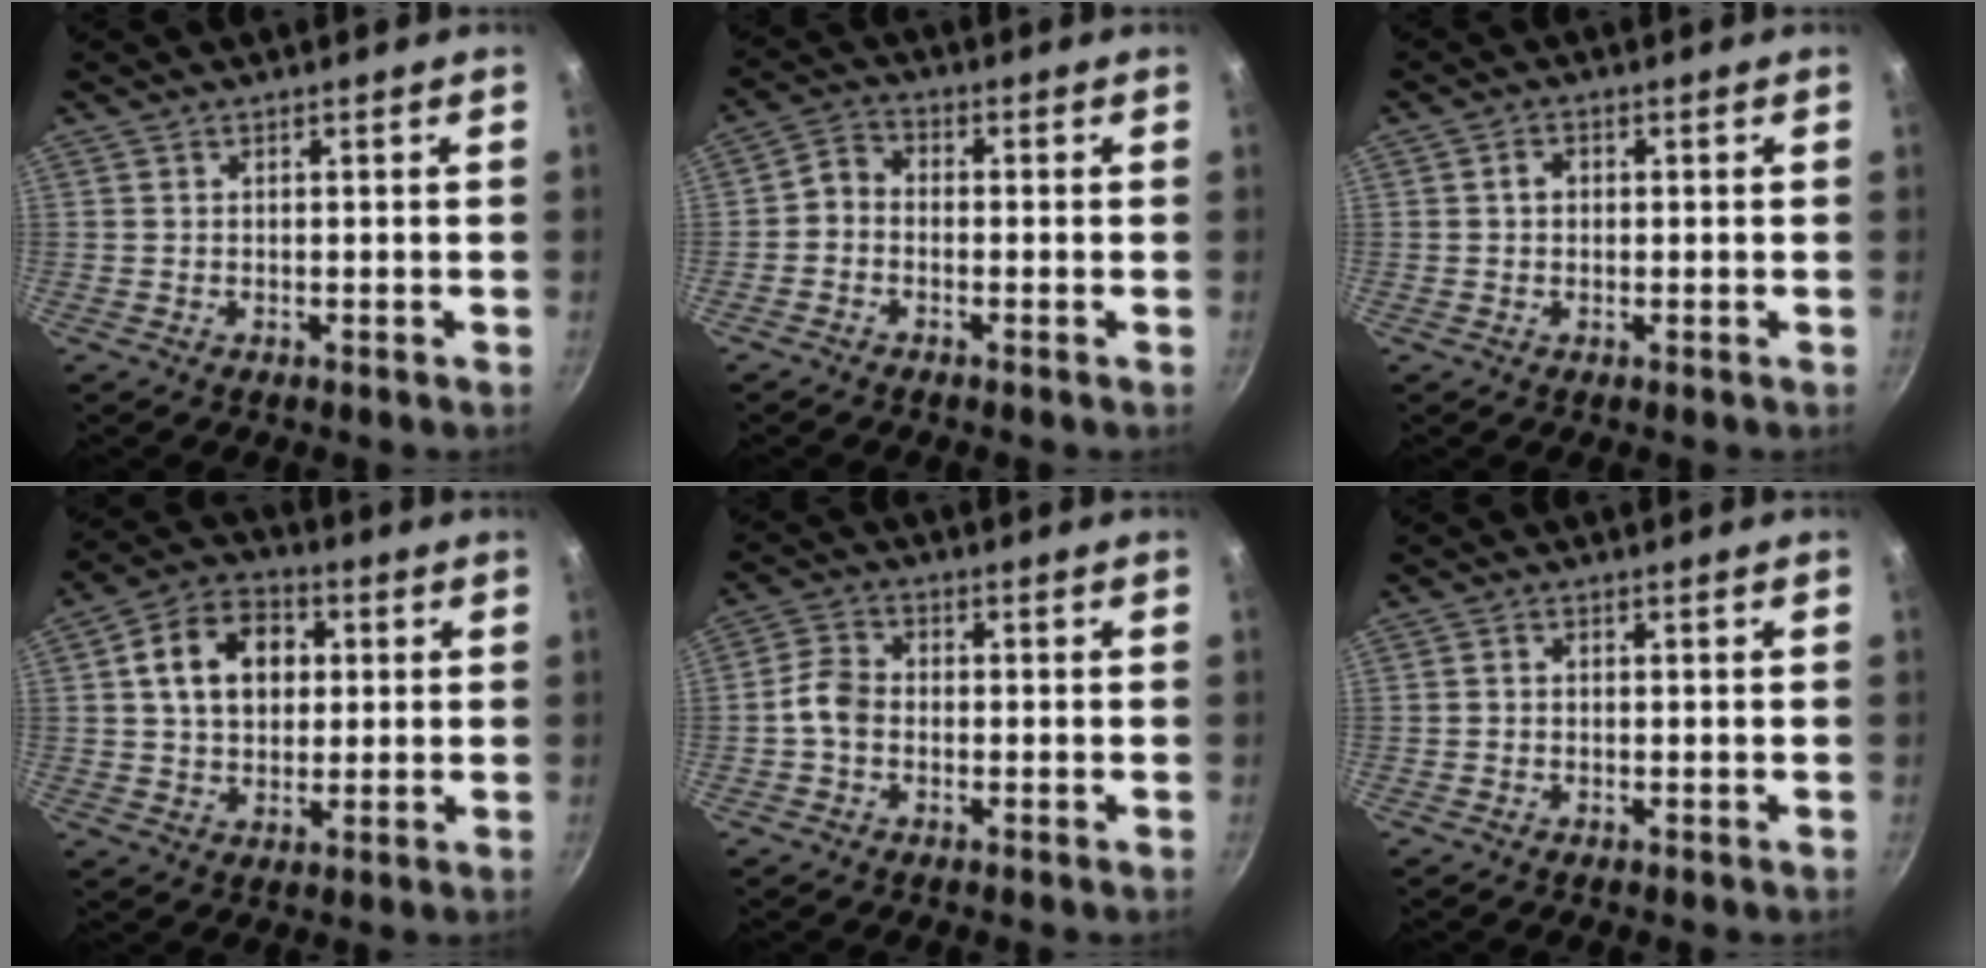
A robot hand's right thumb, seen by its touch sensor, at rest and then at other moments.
{"total": 3.5, "force": [-1.3, 2.7, 1.9], "torque": [-0.035, 0.027, -0.039]}
{"total": 2.2, "force": [0.2, 1.8, 1.3], "torque": [-0.014, 0.007, 0.001]}
{"total": 12.5, "force": [2.6, 9.3, 8.0], "torque": [-0.109, 0.017, 0.031]}
{"total": 4.8, "force": [-1.2, 3.7, 2.9], "torque": [-0.048, 0.022, -0.036]}
{"total": 0.9, "force": [-0.4, 0.7, 0.5], "torque": [-0.009, 0.004, -0.008]}